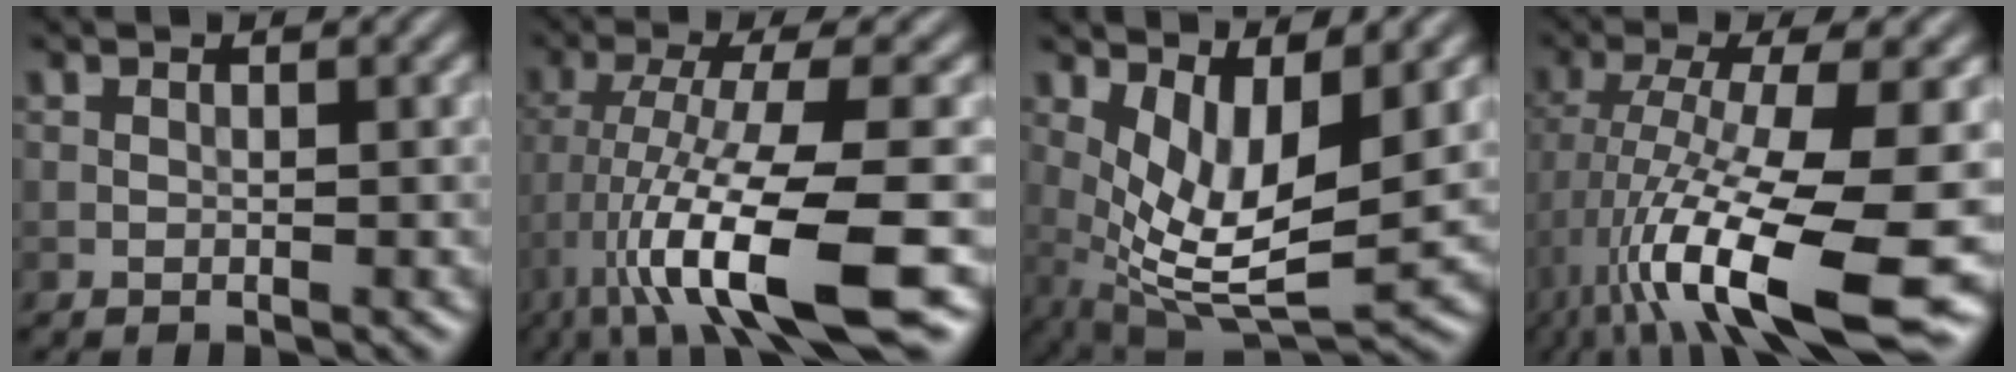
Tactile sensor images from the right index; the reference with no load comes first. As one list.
[{"total": 11.3, "force": [-4.9, 2.0, 9.9], "torque": [-0.170, 0.000, -0.079]}, {"total": 7.4, "force": [1.5, 2.7, 6.8], "torque": [-0.136, -0.018, 0.032]}, {"total": 14.5, "force": [-5.1, 3.5, 13.1], "torque": [-0.243, -0.012, -0.074]}]